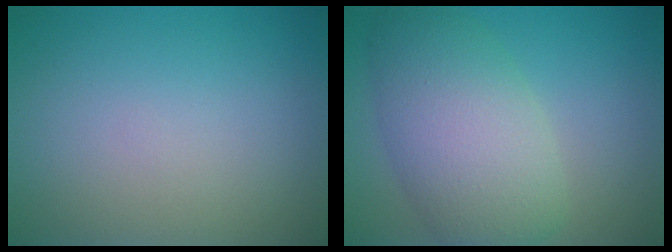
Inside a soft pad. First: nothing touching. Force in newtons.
{"total": 7.5, "press": 7.5, "slide": 0.4}